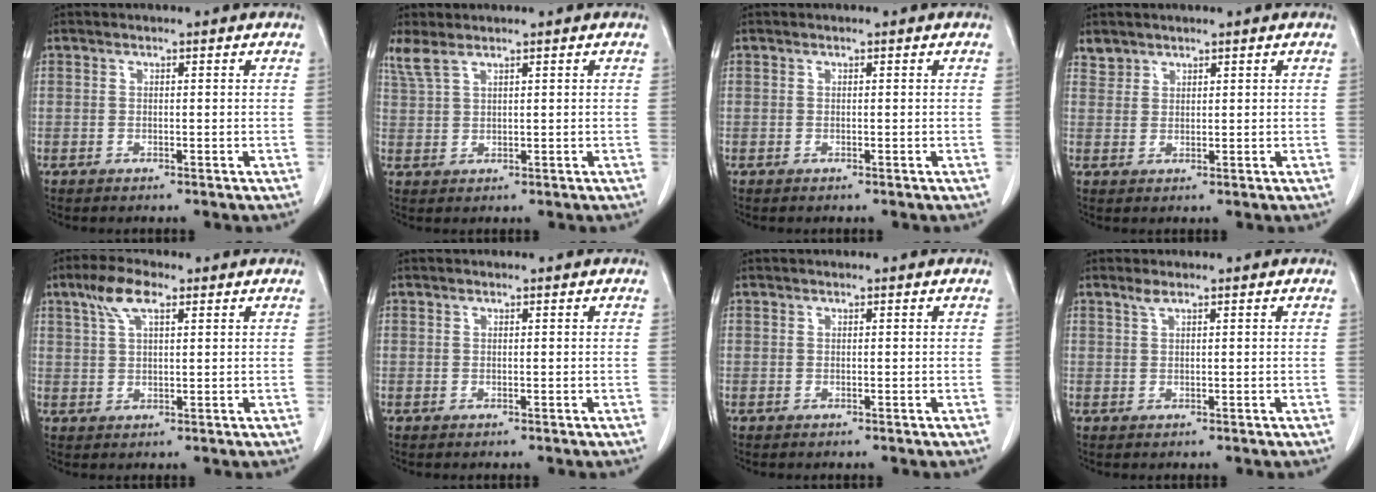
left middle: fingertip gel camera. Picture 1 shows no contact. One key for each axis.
{"total": 2.9, "fx": 2.4, "fy": 0.6, "fz": 1.6, "tx": -0.049, "ty": 0.013, "tz": 0.060}
{"total": 0.0}
{"total": 2.0, "fx": 1.7, "fy": 1.0, "fz": -0.2, "tx": 0.010, "ty": 0.006, "tz": 0.030}
{"total": 5.5, "fx": 3.0, "fy": 1.6, "fz": 4.3, "tx": -0.092, "ty": 0.014, "tz": 0.058}
{"total": 0.0}
{"total": 0.0}
{"total": 1.2, "fx": 0.9, "fy": 0.0, "fz": 0.8, "tx": -0.020, "ty": 0.004, "tz": 0.020}